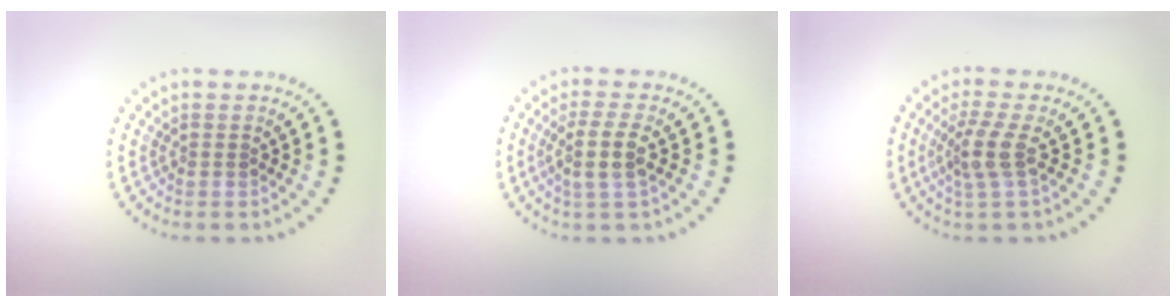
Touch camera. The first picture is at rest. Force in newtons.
{"total": 2.8, "press": 2.5, "slide": 1.2}
{"total": 2.7, "press": 2.1, "slide": 1.7}